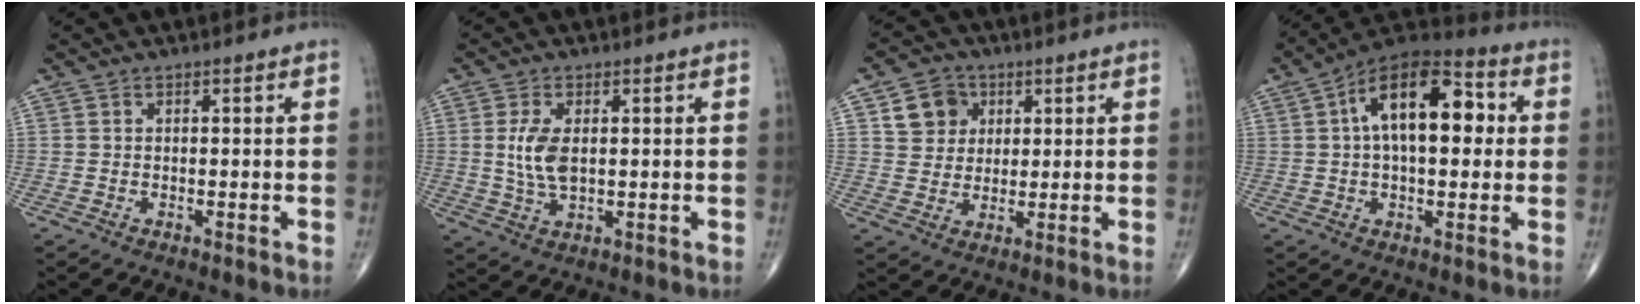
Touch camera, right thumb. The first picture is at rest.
{"total": 6.3, "force": [0.7, 3.2, 5.3], "torque": [-0.114, -0.007, 0.017]}
{"total": 7.3, "force": [2.8, 6.3, 2.4], "torque": [-0.010, -0.007, 0.050]}
{"total": 17.3, "force": [3.2, 8.8, 14.5], "torque": [-0.211, 0.031, 0.041]}